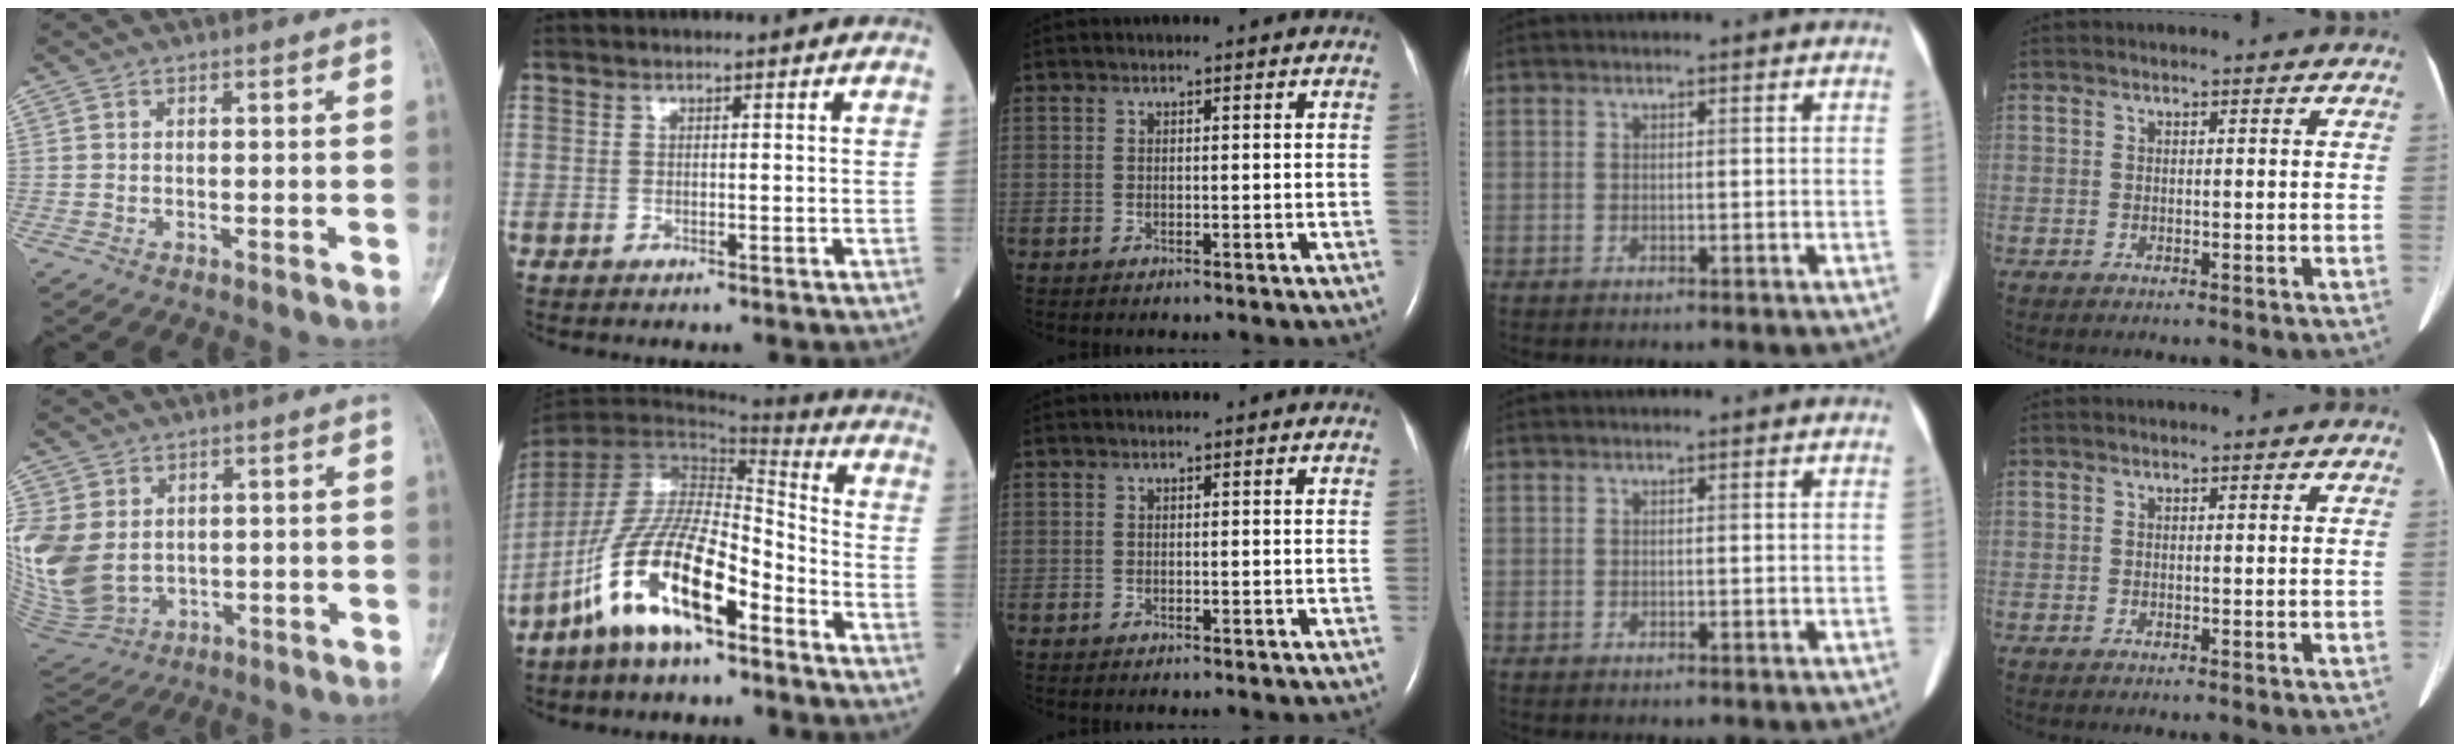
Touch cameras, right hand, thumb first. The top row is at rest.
{"thumb": {"total": 15.2, "force": [1.6, 11.7, 9.5], "torque": [-0.220, -0.009, 0.059]}, "index": {"total": 14.9, "force": [-8.7, 3.6, 11.5], "torque": [-0.230, -0.007, -0.164]}}